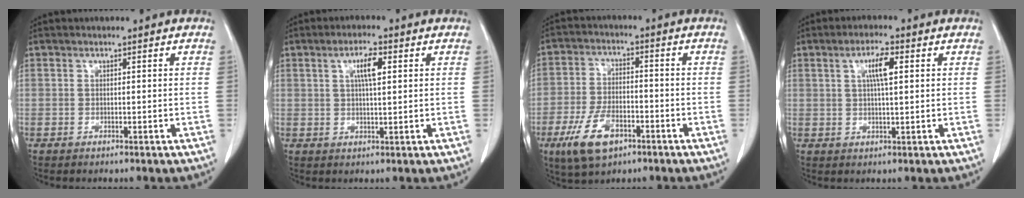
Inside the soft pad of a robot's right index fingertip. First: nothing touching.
{"total": 4.3, "force": [1.4, 0.8, 4.0], "torque": [-0.074, 0.002, 0.024]}
{"total": 9.2, "force": [-4.7, 4.3, 6.5], "torque": [-0.145, -0.005, -0.079]}
{"total": 4.5, "force": [1.4, 0.6, 4.2], "torque": [-0.079, 0.002, 0.024]}